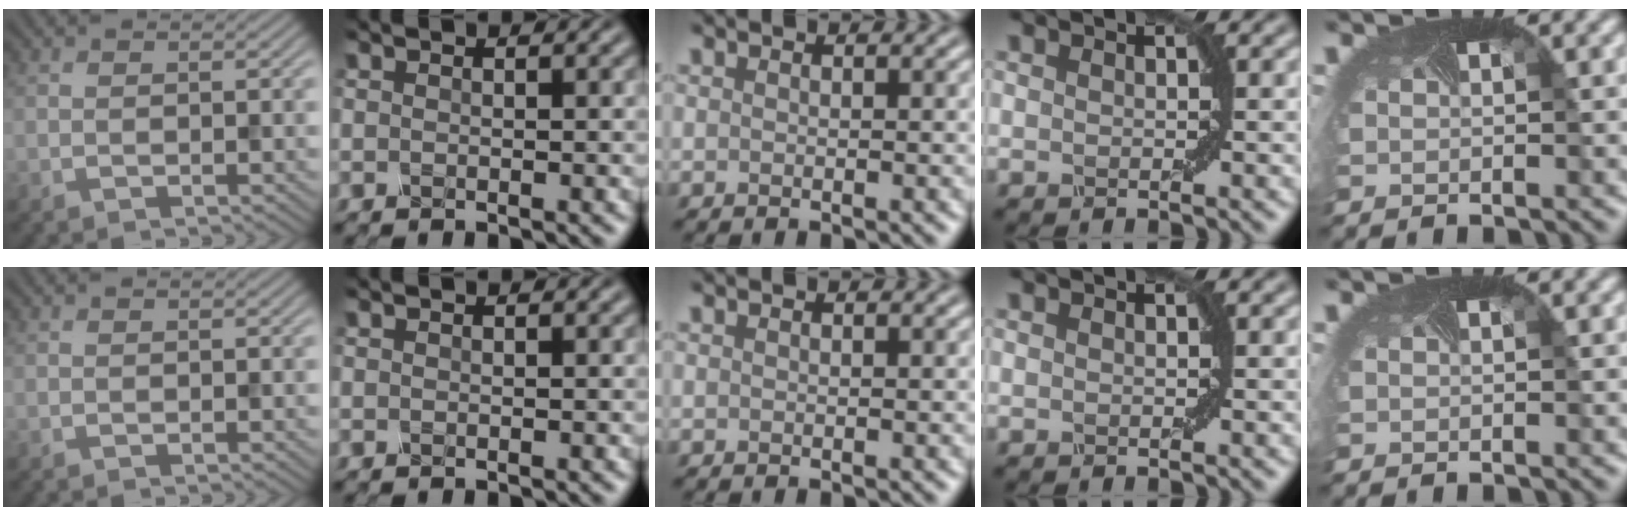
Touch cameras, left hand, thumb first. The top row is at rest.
{}